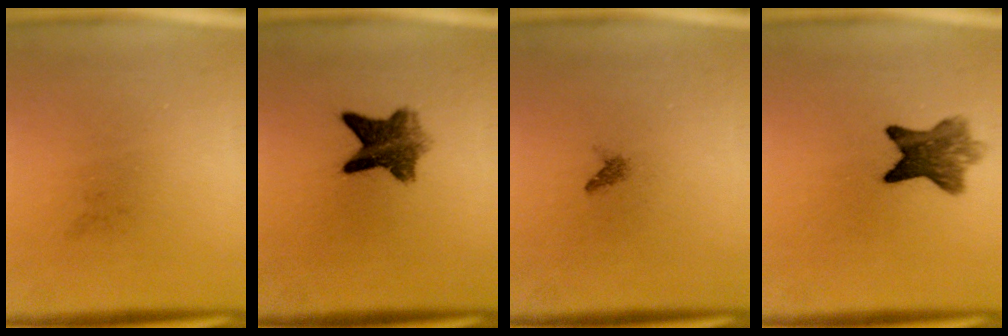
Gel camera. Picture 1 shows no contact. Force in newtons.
{"total": 6.9}
{"total": 0.7}
{"total": 7.0}